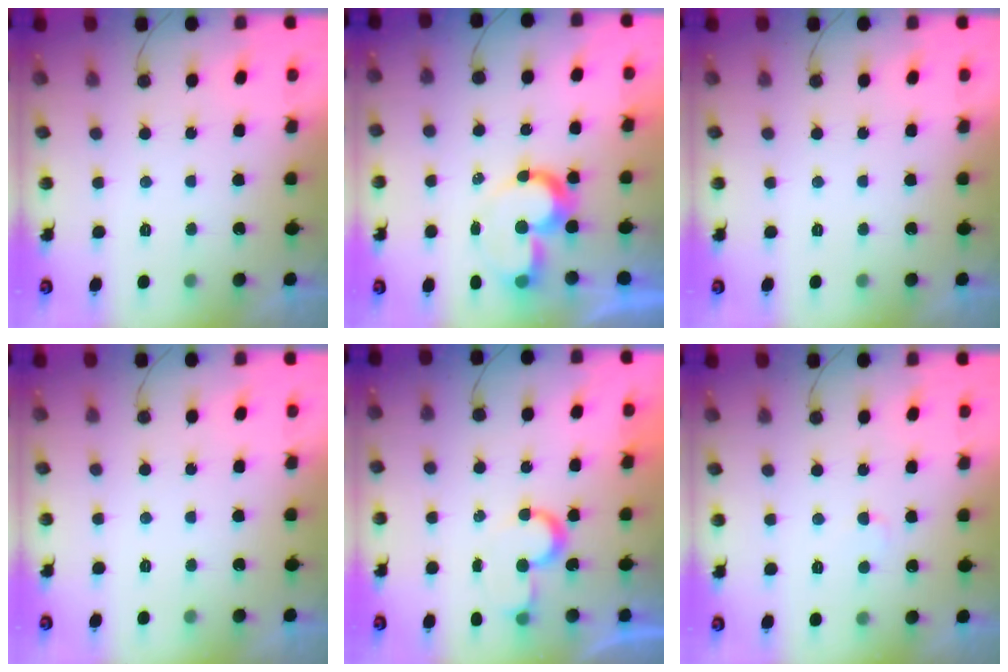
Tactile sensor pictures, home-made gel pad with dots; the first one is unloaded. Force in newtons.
{"total": 9.3, "press": 9.3, "slide": 0.9}
{"total": 0.0}
{"total": 0.0}
{"total": 5.7, "press": 5.7, "slide": 0.4}
{"total": 2.9, "press": 2.9, "slide": 0.2}